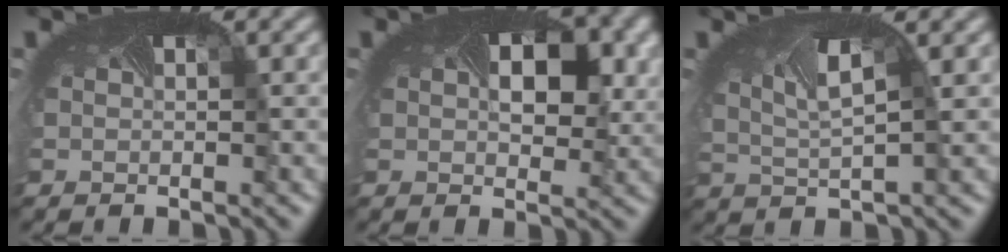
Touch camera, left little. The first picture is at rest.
{"total": 4.6, "force": [1.0, 2.7, 3.6], "torque": [-0.062, 0.001, 0.015]}
{"total": 4.7, "force": [1.8, 2.3, 3.7], "torque": [-0.087, 0.015, 0.034]}